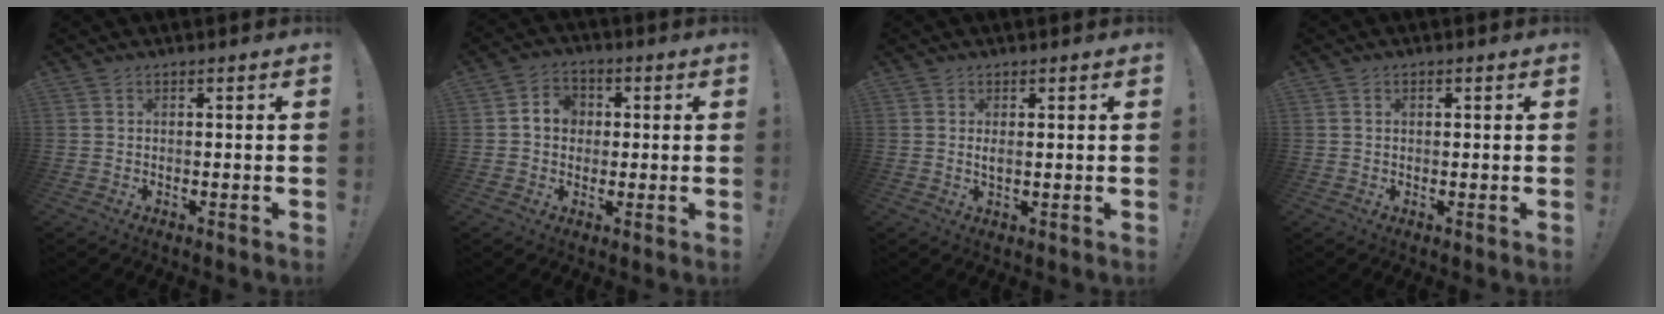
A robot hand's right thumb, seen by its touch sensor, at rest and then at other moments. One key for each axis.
{"total": 6.8, "fx": 0.7, "fy": 6.0, "fz": 3.1, "tx": -0.050, "ty": 0.013, "tz": 0.016}
{"total": 1.6, "fx": 0.5, "fy": 0.4, "fz": 1.5, "tx": -0.024, "ty": -0.003, "tz": 0.007}
{"total": 0.8, "fx": 0.4, "fy": 0.5, "fz": 0.4, "tx": -0.004, "ty": 0.001, "tz": 0.005}